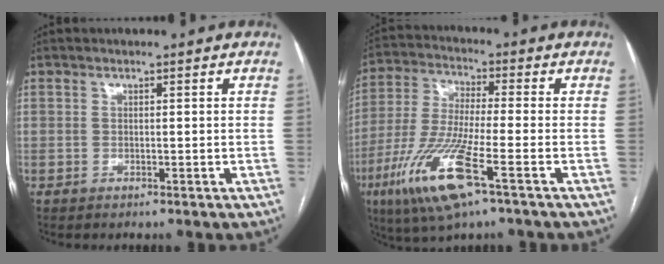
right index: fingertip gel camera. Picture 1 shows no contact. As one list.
[{"total": 14.0, "force": [-6.4, 1.3, 12.3], "torque": [-0.265, -0.027, -0.121]}]